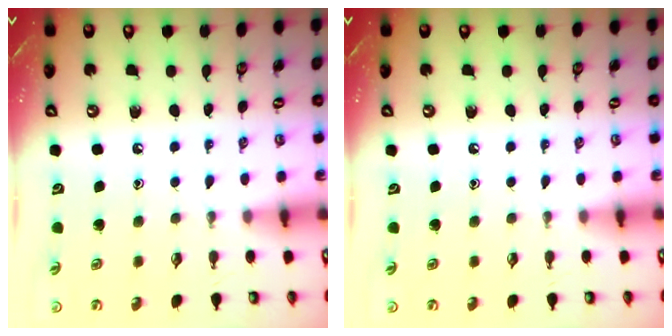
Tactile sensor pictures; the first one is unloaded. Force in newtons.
{"total": 0.0}